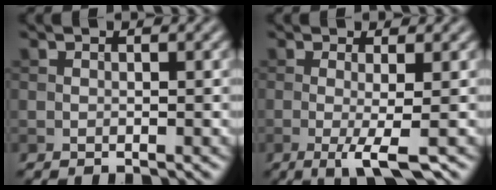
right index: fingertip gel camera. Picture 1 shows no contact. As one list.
[{"total": 3.6, "force": [-0.9, 0.5, 3.4], "torque": [-0.061, -0.007, -0.016]}]